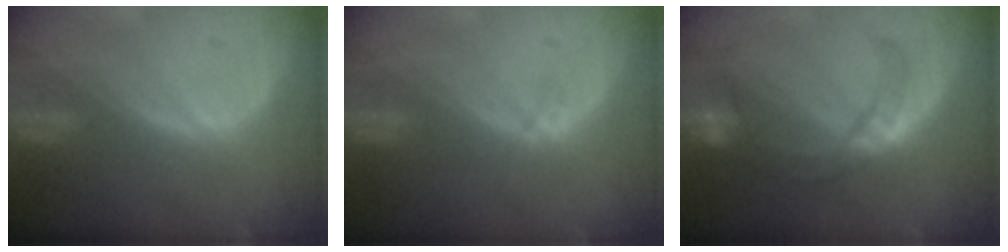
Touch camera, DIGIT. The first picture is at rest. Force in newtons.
{"total": 1.2, "press": 0.9, "slide": 0.7}
{"total": 8.2, "press": 7.6, "slide": 3.1}